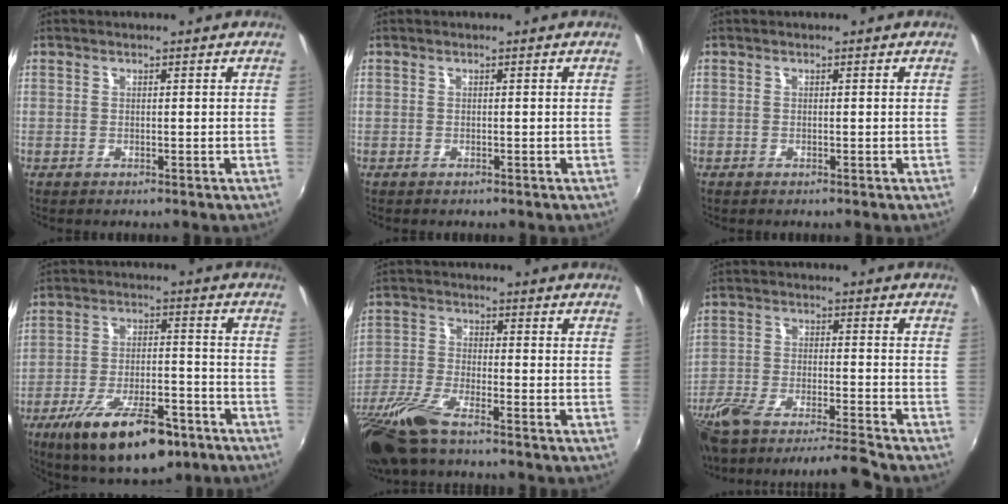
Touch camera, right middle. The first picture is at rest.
{"total": 0.0}
{"total": 0.0}
{"total": 17.8, "force": [-11.2, 6.2, 12.3], "torque": [-0.224, -0.026, -0.171]}
{"total": 11.9, "force": [-9.1, 2.3, 7.3], "torque": [-0.167, -0.033, -0.182]}
{"total": 17.0, "force": [-15.4, -0.5, 7.2], "torque": [-0.153, -0.035, -0.267]}